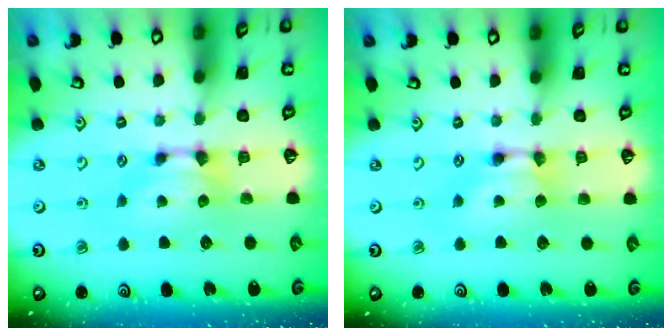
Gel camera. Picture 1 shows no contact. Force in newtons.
{"total": 1.6, "press": 1.6, "slide": 0.2}